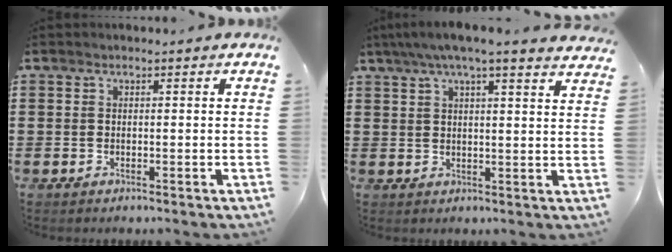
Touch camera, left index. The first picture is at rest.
{"total": 4.8, "force": [3.9, 0.0, 2.8], "torque": [-0.067, -0.011, 0.066]}